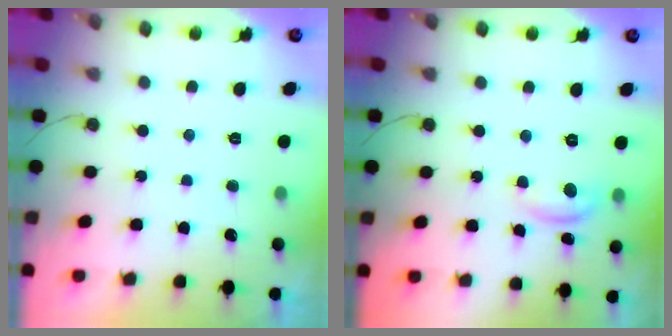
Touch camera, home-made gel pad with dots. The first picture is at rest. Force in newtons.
{"total": 7.2, "press": 7.2, "slide": 0.3}